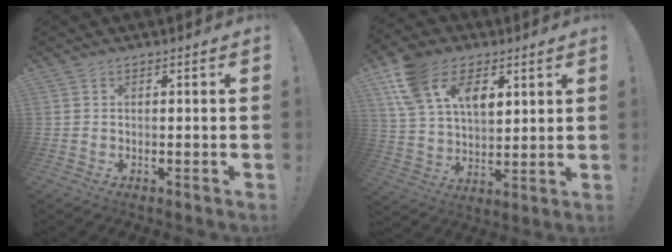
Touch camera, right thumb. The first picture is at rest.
{"total": 17.4, "force": [8.8, 11.2, 10.0], "torque": [-0.190, -0.034, 0.165]}